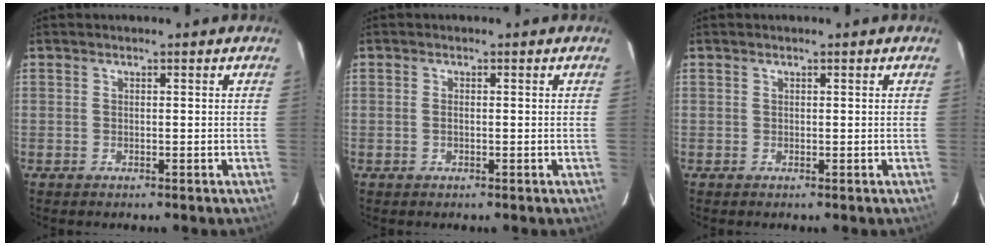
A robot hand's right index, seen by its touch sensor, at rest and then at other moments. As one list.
[{"total": 0.9, "force": [-0.2, 0.4, 0.8], "torque": [-0.017, 0.002, -0.004]}, {"total": 0.0}]